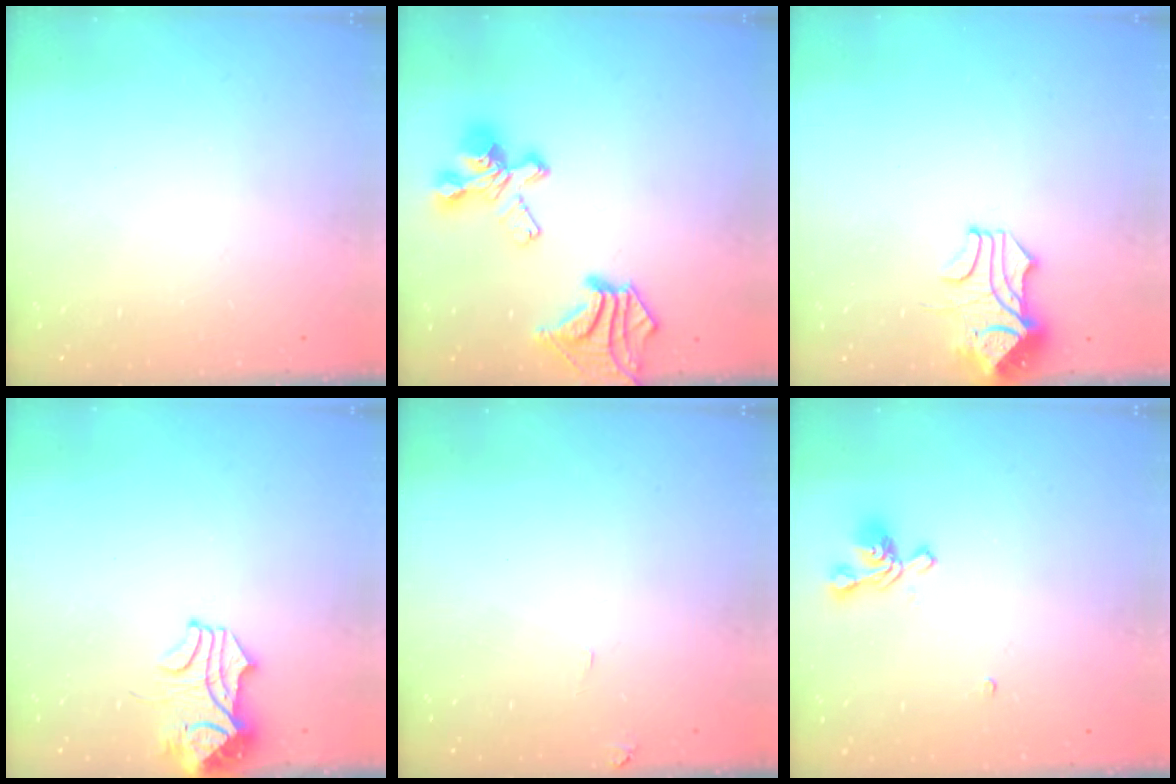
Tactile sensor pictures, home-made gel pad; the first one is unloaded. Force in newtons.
{"total": 10.6, "press": 10.1, "slide": 3.1}
{"total": 2.2, "press": 1.9, "slide": 1.1}
{"total": 3.4, "press": 3.3, "slide": 0.8}
{"total": 2.6, "press": 2.5, "slide": 0.5}
{"total": 1.5, "press": 1.1, "slide": 1.0}